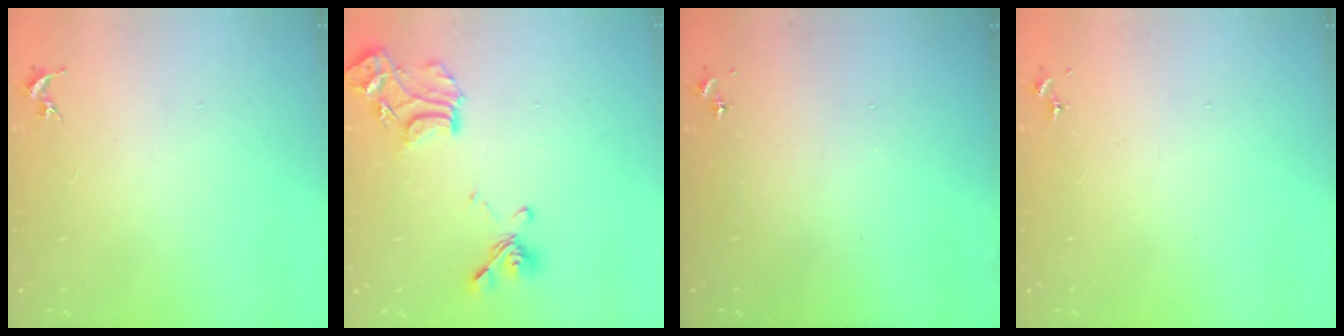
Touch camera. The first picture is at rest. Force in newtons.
{"total": 16.4, "press": 16.4, "slide": 1.4}
{"total": 0.0}
{"total": 0.0}